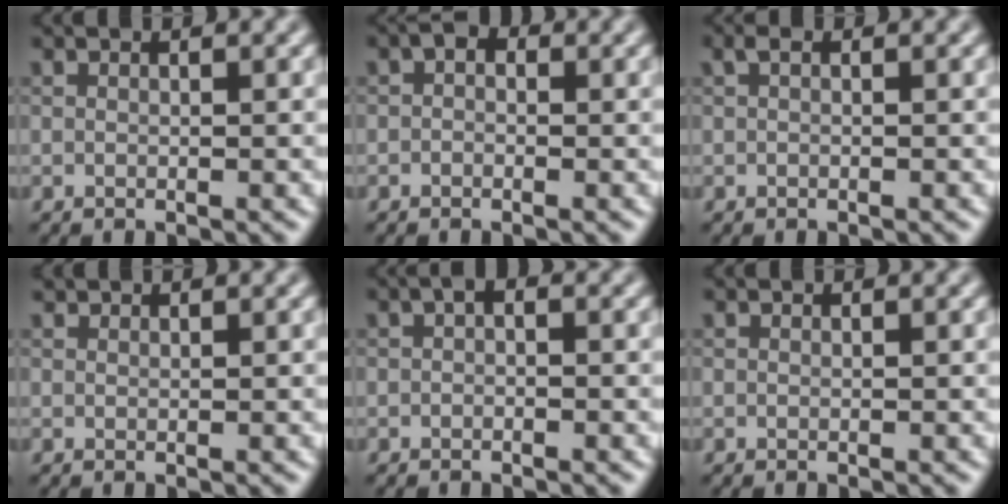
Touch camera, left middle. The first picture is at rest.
{"total": 1.1, "force": [0.0, 0.9, 0.8], "torque": [-0.014, -0.001, -0.009]}
{"total": 0.6, "force": [0.2, 0.2, 0.5], "torque": [-0.015, 0.005, 0.003]}
{"total": 0.5, "force": [0.5, 0.1, 0.0], "torque": [-0.004, -0.003, 0.007]}
{"total": 0.7, "force": [-0.2, 0.3, 0.6], "torque": [-0.015, 0.001, -0.005]}
{"total": 0.0}